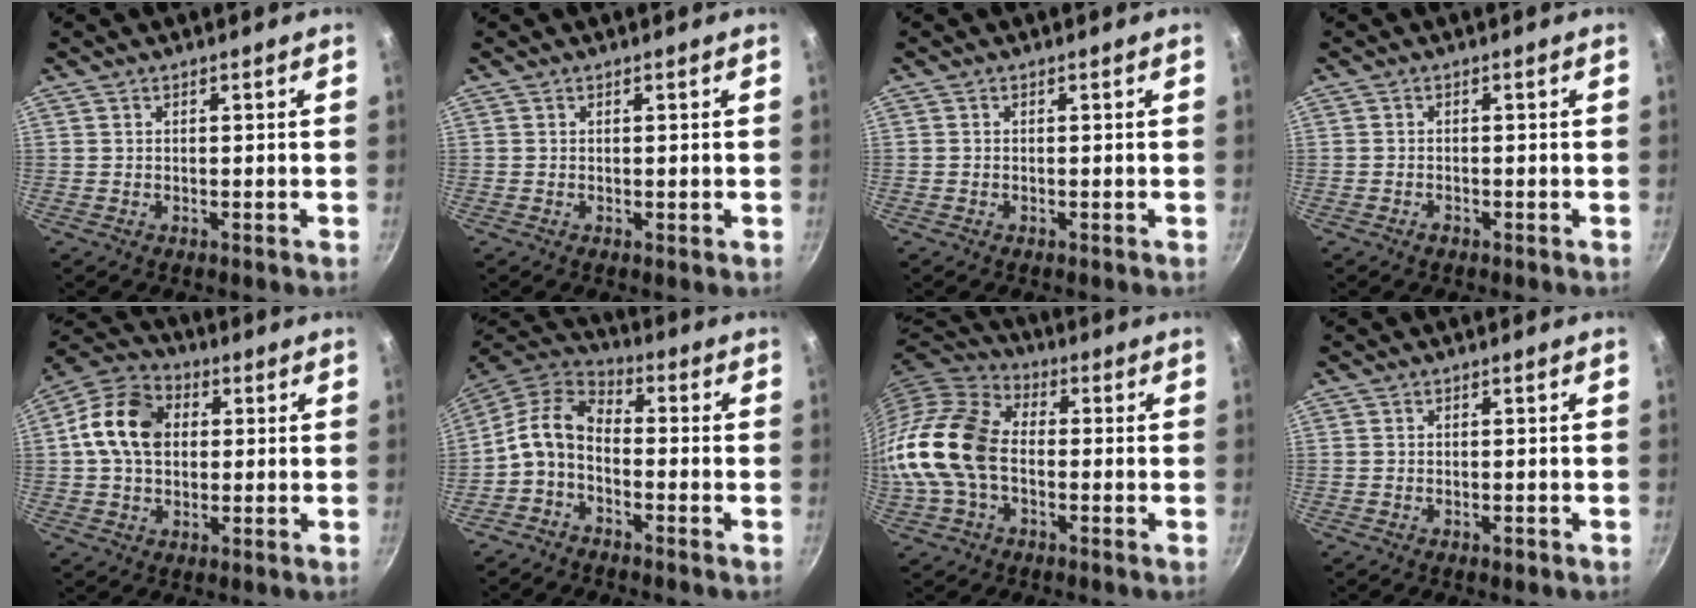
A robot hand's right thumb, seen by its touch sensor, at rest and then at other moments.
{"total": 0.5, "force": [0.0, 0.2, 0.5], "torque": [-0.007, 0.000, 0.000]}
{"total": 0.0}
{"total": 1.1, "force": [-0.8, 0.5, 0.5], "torque": [-0.012, 0.008, -0.016]}
{"total": 13.0, "force": [1.7, 9.6, 8.6], "torque": [-0.131, 0.018, 0.012]}
{"total": 9.2, "force": [-2.5, 5.7, 6.8], "torque": [-0.139, 0.050, -0.062]}
{"total": 15.5, "force": [-2.2, 10.5, 11.2], "torque": [-0.202, 0.032, -0.061]}
{"total": 1.0, "force": [-0.6, 0.5, 0.6], "torque": [-0.015, 0.004, -0.008]}